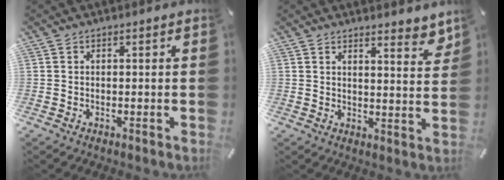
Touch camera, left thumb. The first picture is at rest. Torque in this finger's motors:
{"motor_torque": [0.32, -0.37, -0.03, -0.15, 0.00]}